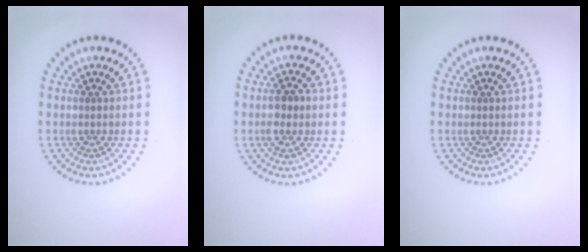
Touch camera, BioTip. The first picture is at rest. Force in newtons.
{"total": 1.9, "press": 1.9, "slide": 0.5}
{"total": 0.0}